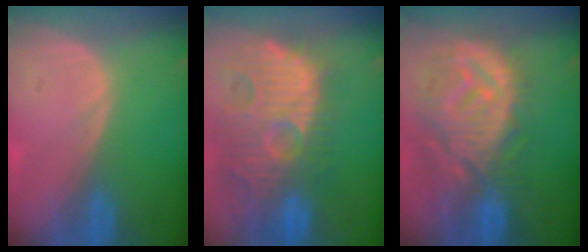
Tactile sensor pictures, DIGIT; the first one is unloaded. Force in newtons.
{"total": 14.4, "press": 12.5, "slide": 7.1}
{"total": 12.4, "press": 11.1, "slide": 5.7}